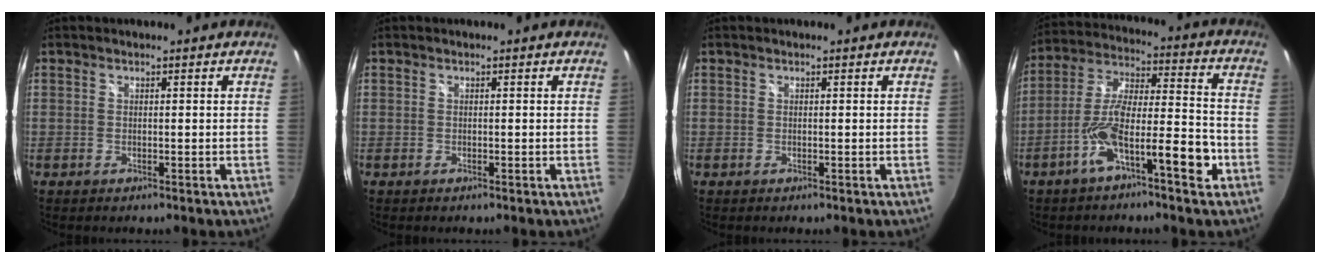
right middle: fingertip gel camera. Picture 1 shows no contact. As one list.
[{"total": 0.0}, {"total": 0.0}, {"total": 12.6, "force": [-6.2, 2.4, 10.6], "torque": [-0.196, 0.009, -0.106]}]